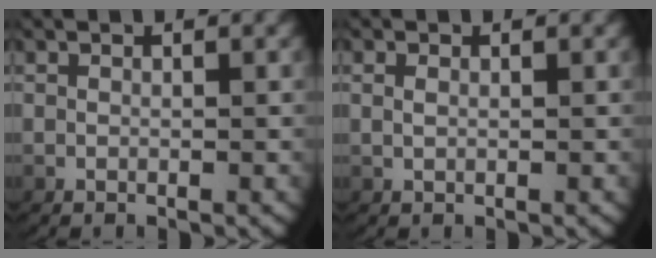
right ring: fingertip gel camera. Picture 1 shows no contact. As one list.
[{"total": 0.5, "force": [0.3, 0.2, 0.4], "torque": [-0.014, -0.004, 0.010]}]